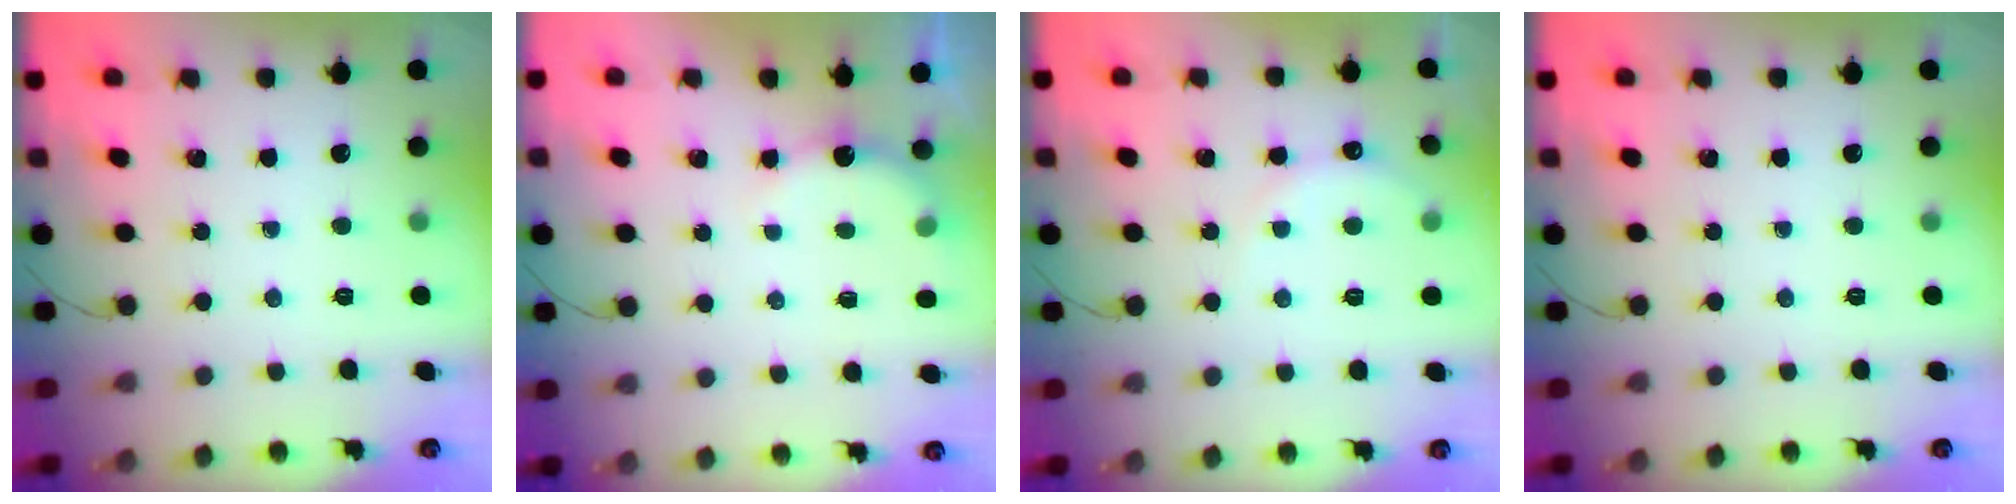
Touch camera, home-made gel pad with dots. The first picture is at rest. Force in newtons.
{"total": 2.9, "press": 2.9, "slide": 0.5}
{"total": 6.3, "press": 6.2, "slide": 1.3}
{"total": 0.0}